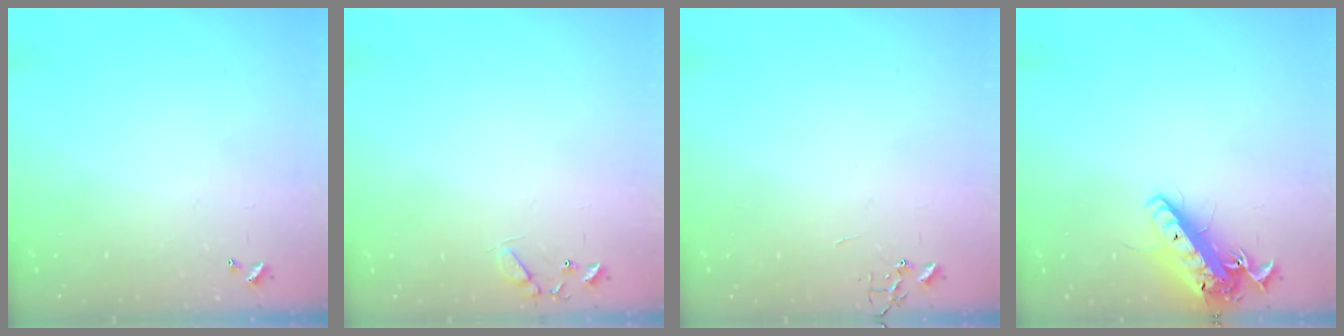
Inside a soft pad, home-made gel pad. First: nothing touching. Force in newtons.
{"total": 7.7, "press": 7.7, "slide": 0.5}
{"total": 0.0}
{"total": 15.0, "press": 14.7, "slide": 3.1}